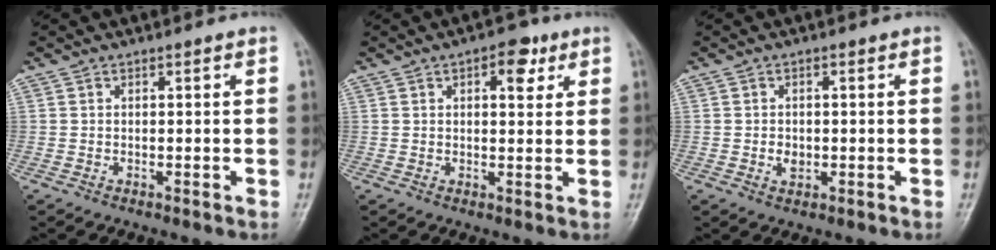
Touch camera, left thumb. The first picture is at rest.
{"total": 5.3, "force": [2.5, 2.7, 3.8], "torque": [-0.032, -0.005, 0.029]}
{"total": 2.2, "force": [-0.4, 1.7, 1.4], "torque": [-0.017, 0.001, -0.003]}